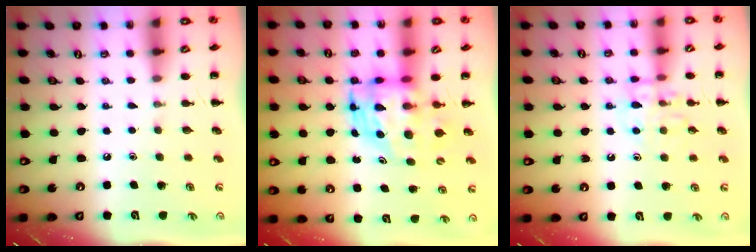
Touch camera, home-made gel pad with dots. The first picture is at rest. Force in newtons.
{"total": 8.5, "press": 8.4, "slide": 1.4}
{"total": 10.6, "press": 10.5, "slide": 0.7}